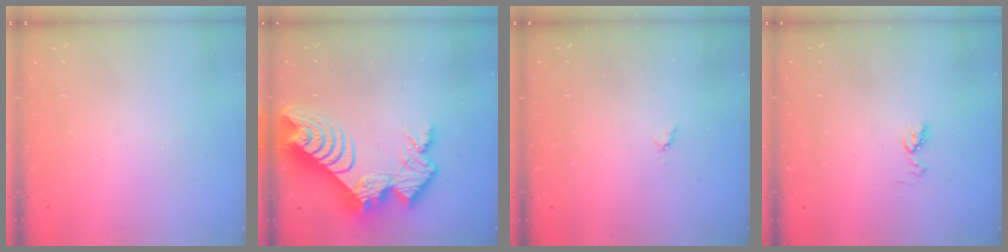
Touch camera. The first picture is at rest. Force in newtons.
{"total": 16.3, "press": 16.2, "slide": 1.4}
{"total": 3.8, "press": 3.7, "slide": 0.5}
{"total": 4.7, "press": 4.6, "slide": 0.6}